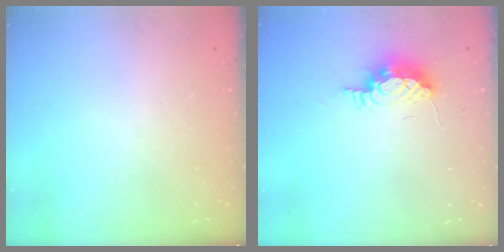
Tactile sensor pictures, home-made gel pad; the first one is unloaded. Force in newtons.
{"total": 13.8, "press": 9.6, "slide": 10.0}